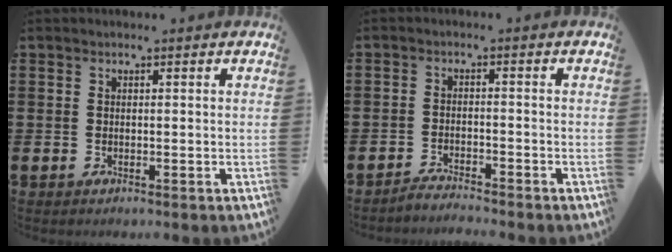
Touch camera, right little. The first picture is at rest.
{"total": 2.1, "force": [-2.1, -0.2, 0.0], "torque": [-0.003, 0.004, -0.044]}